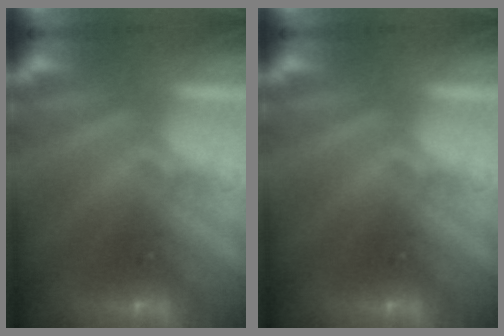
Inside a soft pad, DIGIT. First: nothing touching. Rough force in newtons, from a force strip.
{"total": 0.0}